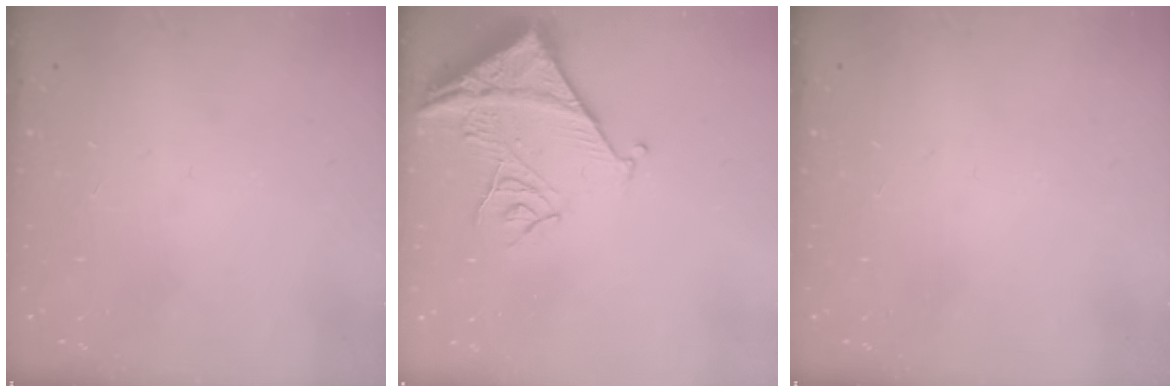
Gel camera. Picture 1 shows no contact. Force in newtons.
{"total": 14.2, "press": 14.2, "slide": 1.2}
{"total": 0.0}